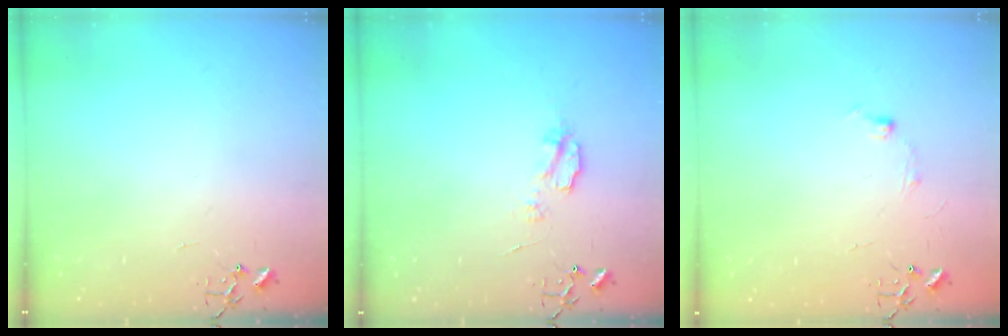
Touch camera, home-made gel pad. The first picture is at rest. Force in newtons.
{"total": 5.1, "press": 5.0, "slide": 0.7}
{"total": 5.8, "press": 5.7, "slide": 0.7}